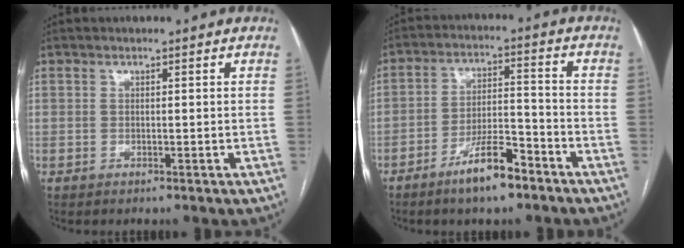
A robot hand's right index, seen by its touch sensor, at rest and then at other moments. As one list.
[{"total": 8.8, "force": [-6.0, 2.1, 6.1], "torque": [-0.111, 0.004, -0.104]}]